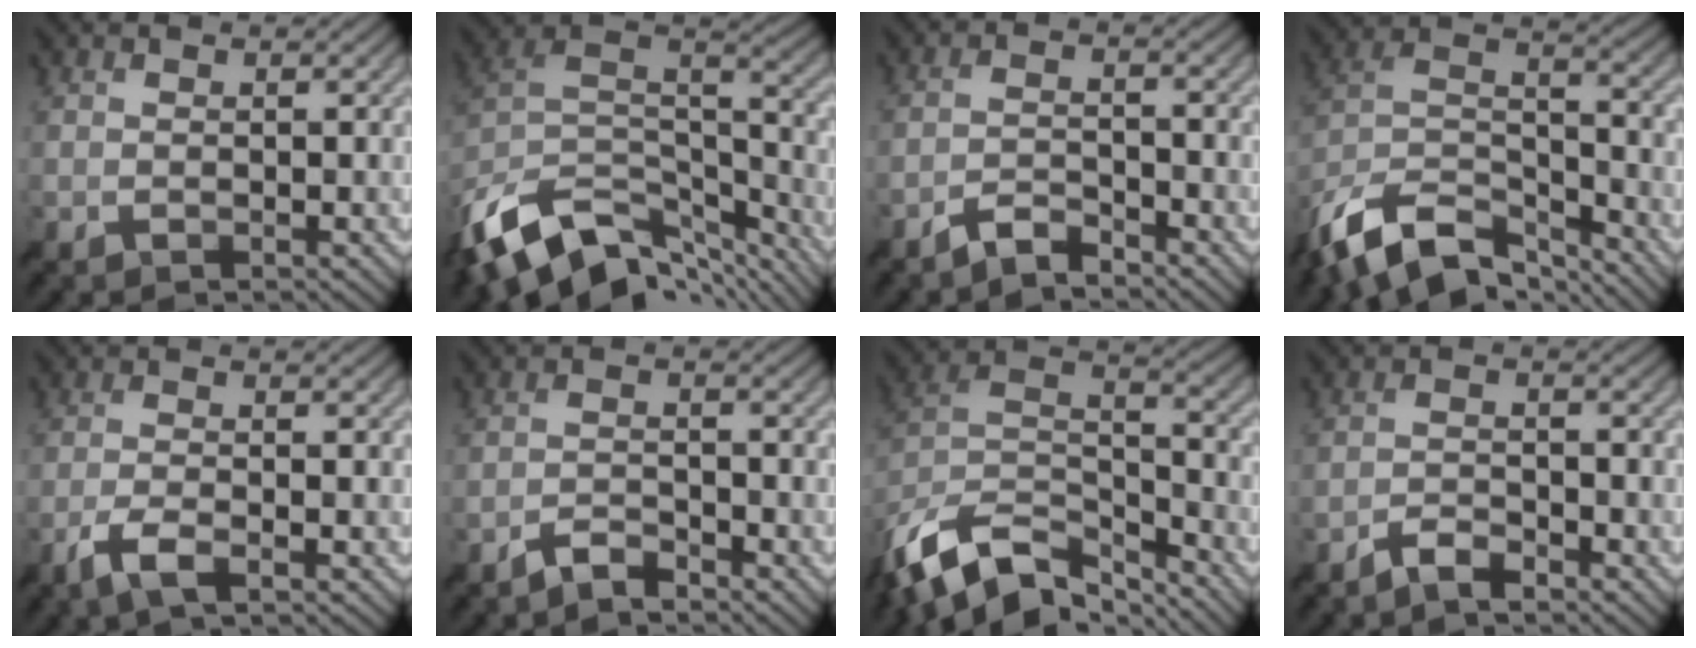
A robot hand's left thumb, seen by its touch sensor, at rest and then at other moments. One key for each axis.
{"total": 16.1, "fx": -10.6, "fy": 8.2, "fz": 8.9, "tx": -0.228, "ty": -0.025, "tz": -0.169}
{"total": 3.4, "fx": -2.9, "fy": 0.7, "fz": 1.5, "tx": -0.027, "ty": 0.003, "tz": -0.062}
{"total": 14.3, "fx": -10.9, "fy": 5.8, "fz": 7.2, "tx": -0.175, "ty": -0.004, "tz": -0.201}
{"total": 3.9, "fx": -2.2, "fy": 0.9, "fz": 3.1, "tx": -0.060, "ty": 0.000, "tz": -0.052}
{"total": 2.8, "fx": -2.5, "fy": 0.6, "fz": 1.3, "tx": -0.023, "ty": 0.003, "tz": -0.053}
{"total": 14.9, "fx": -10.5, "fy": 6.8, "fz": 8.0, "tx": -0.211, "ty": -0.013, "tz": -0.178}
{"total": 3.0, "fx": -2.6, "fy": 0.6, "fz": 1.5, "tx": -0.028, "ty": 0.002, "tz": -0.056}